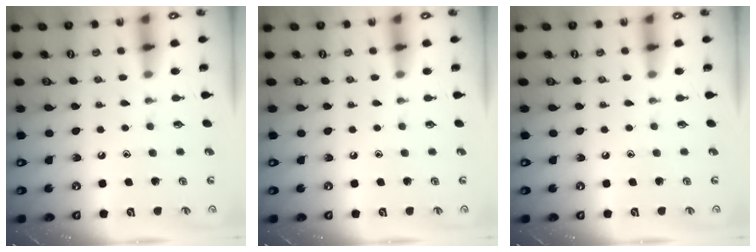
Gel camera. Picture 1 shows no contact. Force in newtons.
{"total": 0.0}
{"total": 0.0}